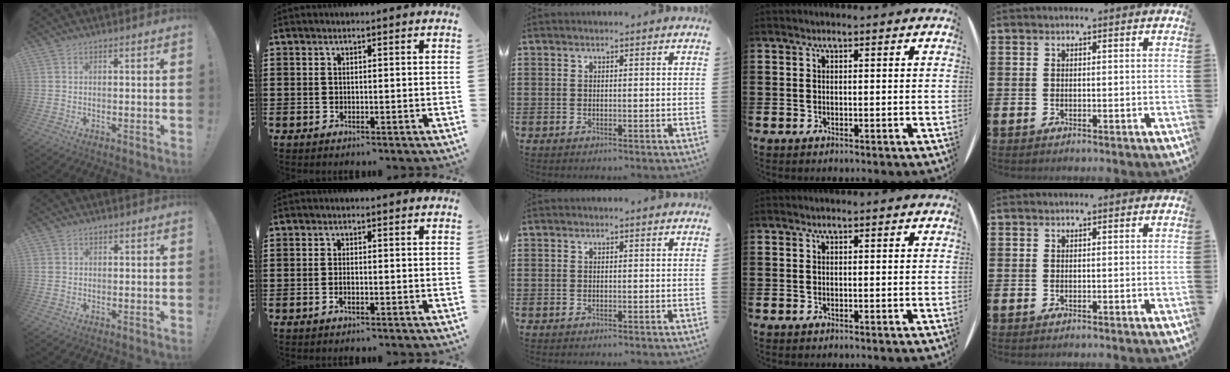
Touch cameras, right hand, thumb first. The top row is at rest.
{"thumb": {"total": 1.2, "force": [0.4, 1.1, 0.5], "torque": [-0.008, 0.002, 0.007]}, "index": {"total": 1.1, "force": [-0.5, 0.2, 1.0], "torque": [-0.021, -0.007, -0.006]}}